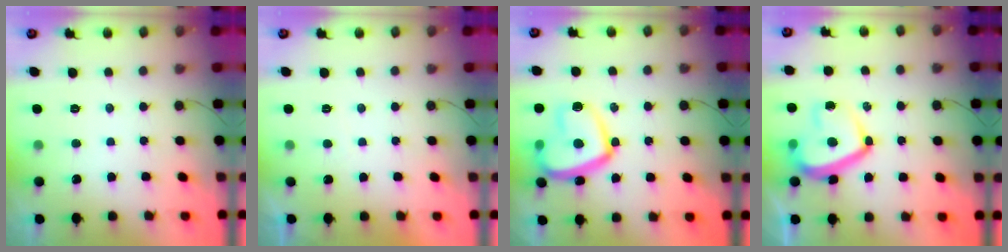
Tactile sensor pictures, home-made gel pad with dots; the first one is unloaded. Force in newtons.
{"total": 0.9, "press": 0.7, "slide": 0.6}
{"total": 18.7, "press": 18.6, "slide": 1.6}
{"total": 14.6, "press": 14.5, "slide": 1.4}